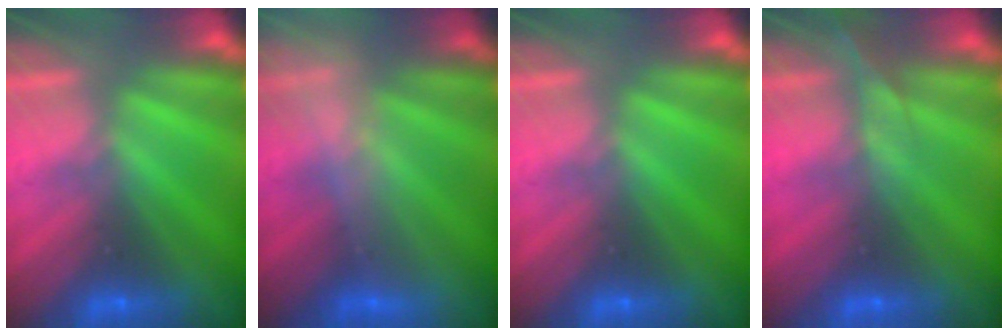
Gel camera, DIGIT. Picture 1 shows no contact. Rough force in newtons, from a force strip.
{"total": 2.5}
{"total": 0.0}
{"total": 2.5}